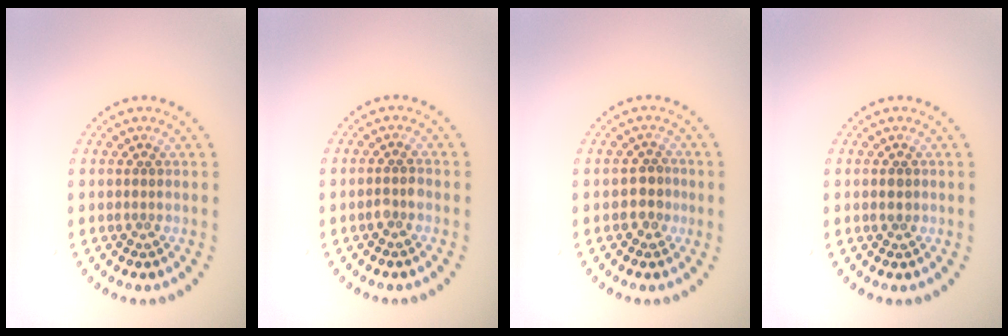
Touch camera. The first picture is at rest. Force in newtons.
{"total": 1.1, "press": 1.1, "slide": 0.4}
{"total": 1.9, "press": 1.7, "slide": 0.8}
{"total": 1.2, "press": 1.2, "slide": 0.2}